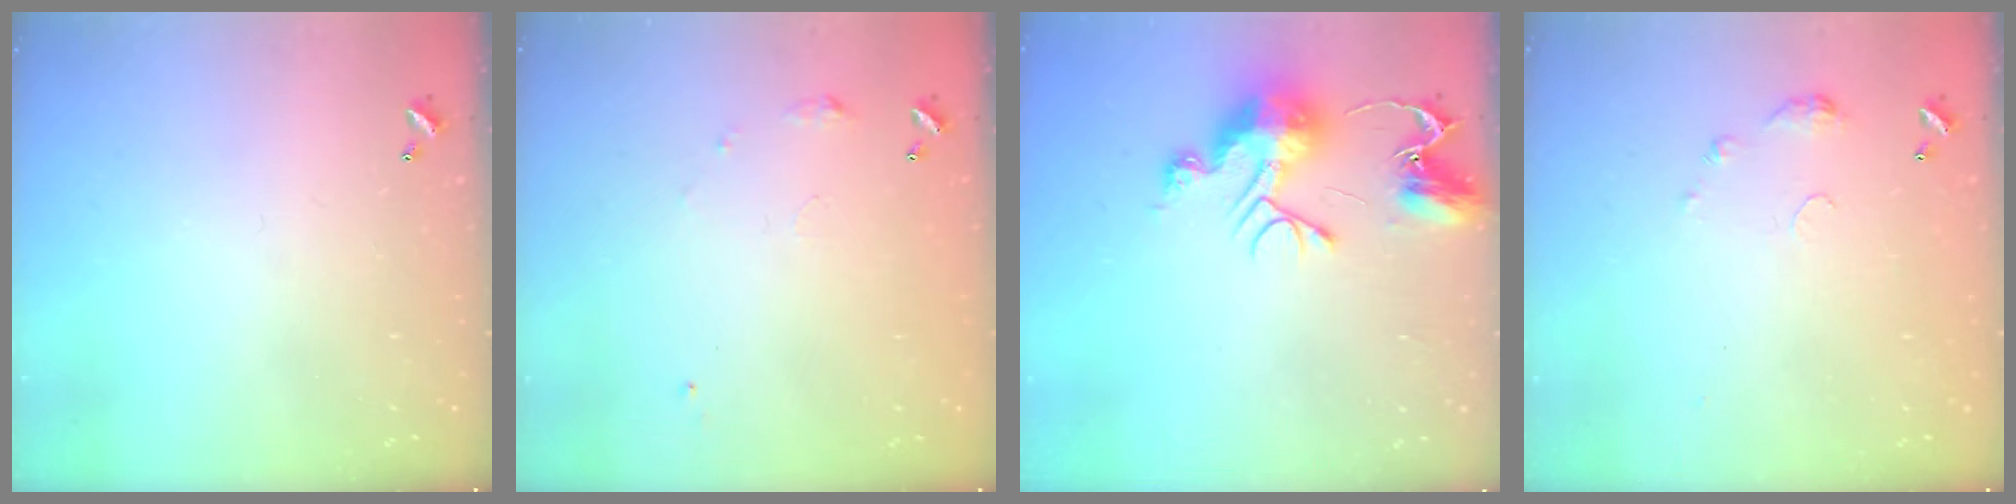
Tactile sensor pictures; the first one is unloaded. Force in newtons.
{"total": 5.9, "press": 5.9, "slide": 0.8}
{"total": 12.0, "press": 12.0, "slide": 1.1}
{"total": 4.7, "press": 4.6, "slide": 0.7}